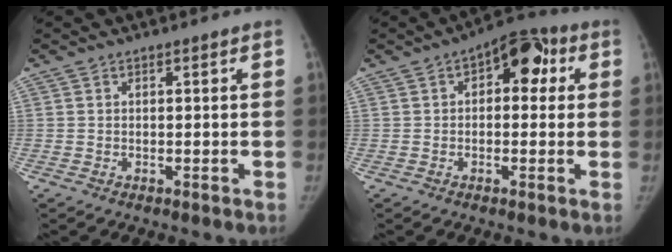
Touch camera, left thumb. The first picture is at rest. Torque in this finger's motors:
{"motor_torque": [-0.19, 0.52, 0.11, -0.16, -0.02]}